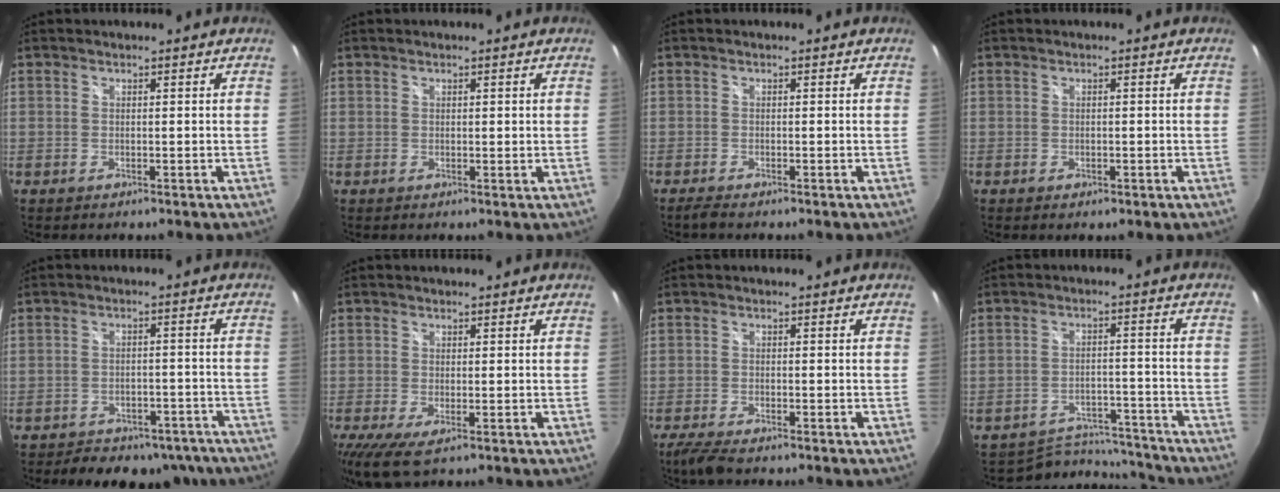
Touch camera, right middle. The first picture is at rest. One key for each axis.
{"total": 1.1, "fx": 1.1, "fy": 0.0, "fz": 0.3, "tx": -0.001, "ty": 0.005, "tz": 0.015}
{"total": 1.5, "fx": -1.2, "fy": -0.1, "fz": 0.8, "tx": -0.017, "ty": -0.003, "tz": -0.023}
{"total": 0.5, "fx": 0.1, "fy": 0.4, "fz": 0.3, "tx": -0.002, "ty": -0.002, "tz": 0.000}
{"total": 14.0, "fx": -11.2, "fy": 6.8, "fz": 4.9, "tx": -0.104, "ty": 0.018, "tz": -0.122}
{"total": 4.5, "fx": -1.9, "fy": 1.2, "fz": 3.9, "tx": -0.081, "ty": -0.019, "tz": -0.033}
{"total": 4.2, "fx": -3.4, "fy": 0.5, "fz": 2.4, "tx": -0.062, "ty": -0.013, "tz": -0.063}
{"total": 10.6, "fx": -10.2, "fy": 2.7, "fz": 1.0, "tx": -0.028, "ty": 0.021, "tz": -0.142}